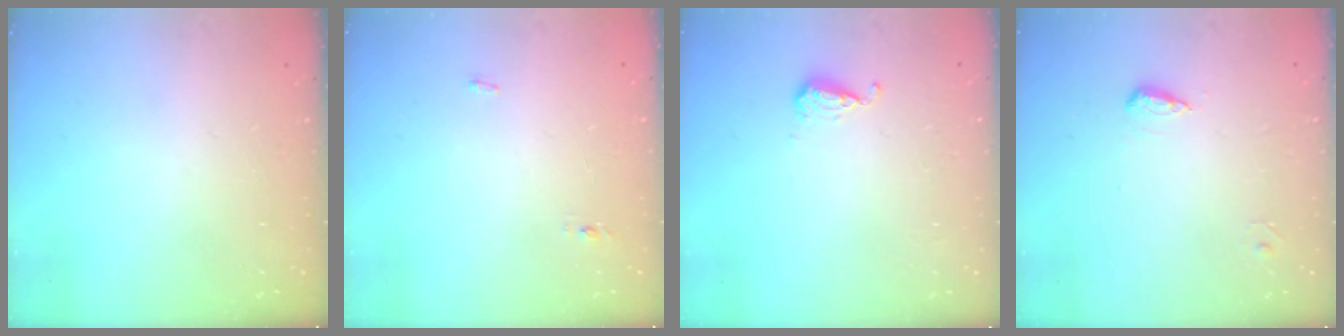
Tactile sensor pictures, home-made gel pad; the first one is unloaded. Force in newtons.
{"total": 3.2, "press": 3.0, "slide": 1.0}
{"total": 4.7, "press": 4.7, "slide": 0.7}
{"total": 5.5, "press": 5.5, "slide": 1.0}